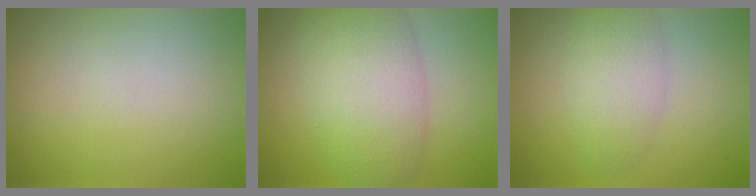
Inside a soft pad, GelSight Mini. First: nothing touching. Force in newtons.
{"total": 7.3, "press": 7.2, "slide": 0.5}
{"total": 3.6, "press": 3.6, "slide": 0.1}